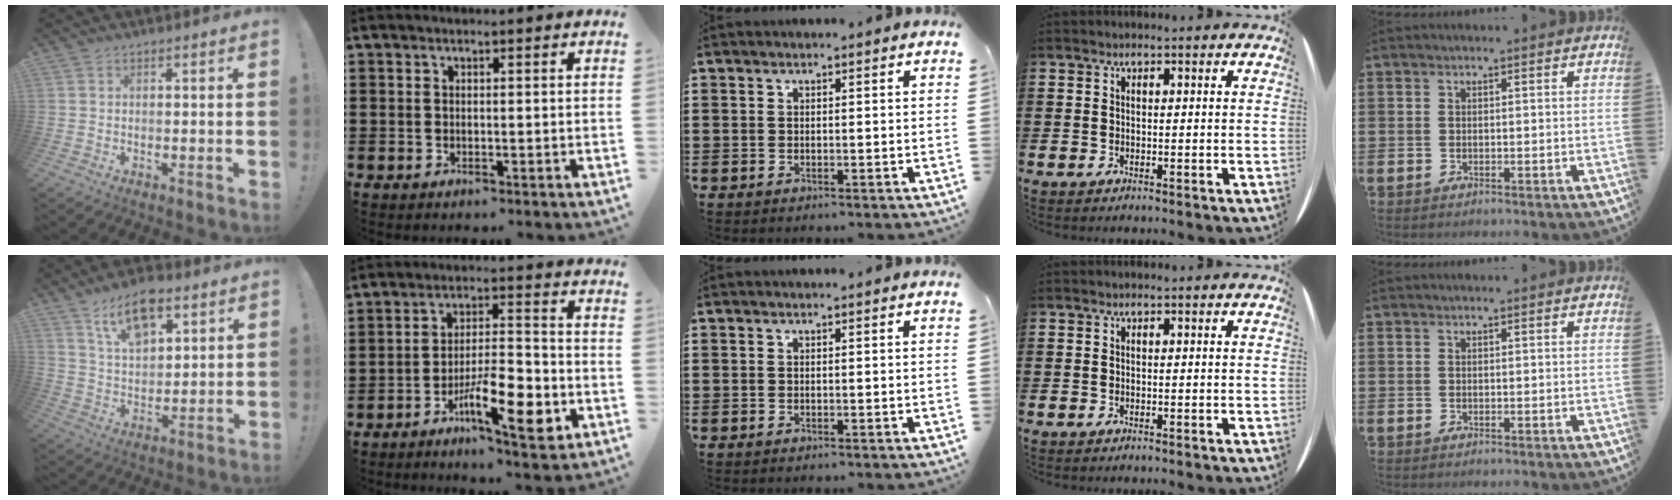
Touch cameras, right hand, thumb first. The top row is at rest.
{"thumb": {"total": 12.5, "force": [7.7, 6.5, 7.4], "torque": [-0.124, -0.030, 0.139]}, "index": {"total": 10.9, "force": [-4.9, 3.4, 9.2], "torque": [-0.162, 0.011, -0.083]}}